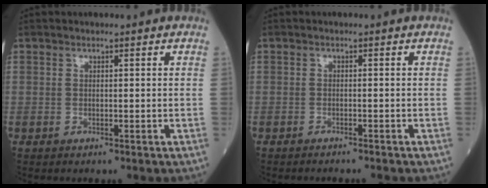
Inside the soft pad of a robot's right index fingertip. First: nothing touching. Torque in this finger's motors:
{"motor_torque": [0.03, 0.03, -0.02, 0.01]}